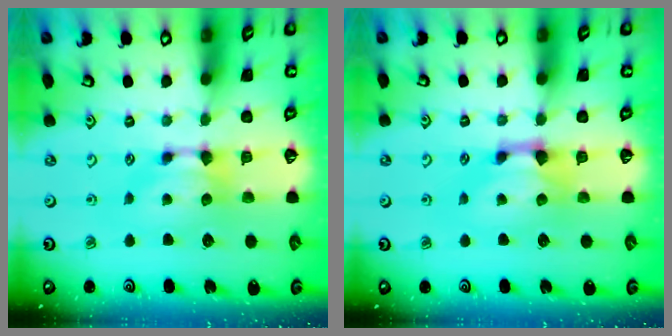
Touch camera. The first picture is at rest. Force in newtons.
{"total": 1.6, "press": 1.1, "slide": 1.1}